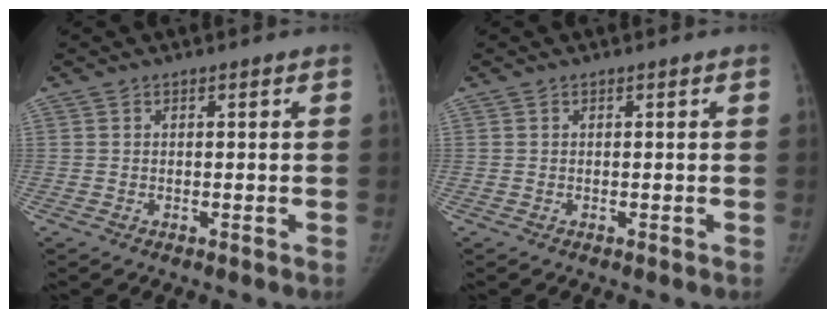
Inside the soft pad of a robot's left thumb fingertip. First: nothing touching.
{"total": 0.0}